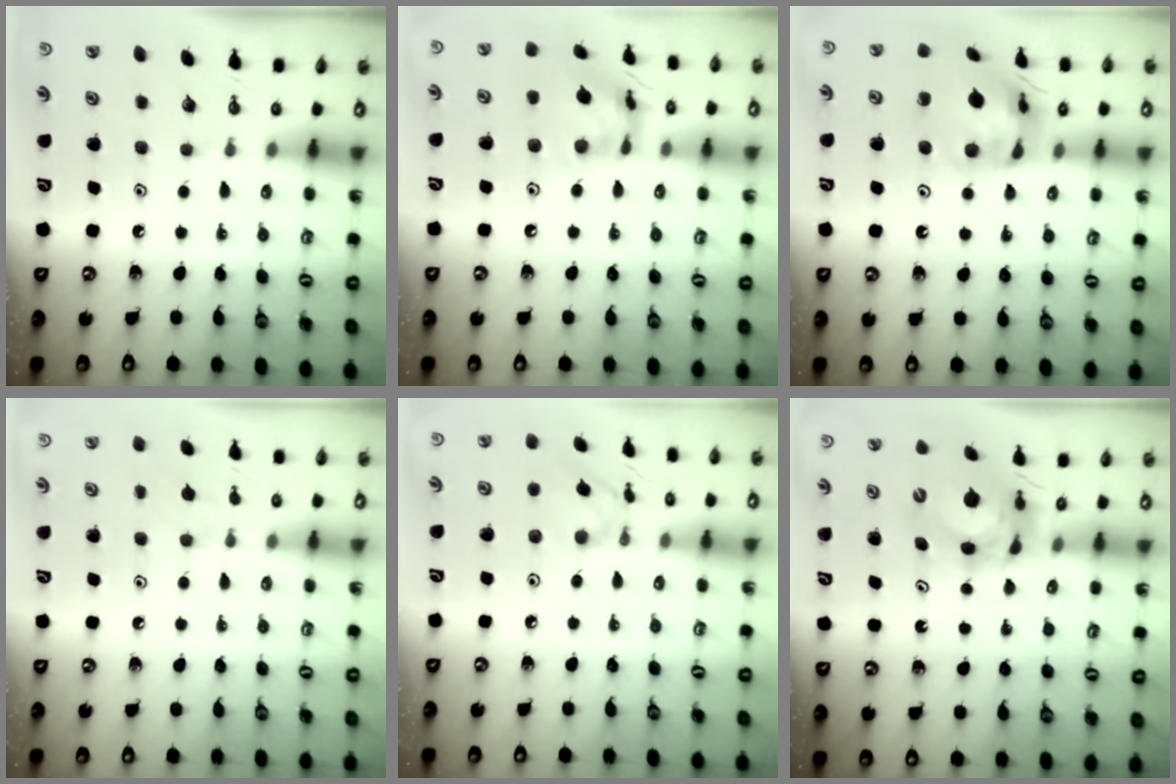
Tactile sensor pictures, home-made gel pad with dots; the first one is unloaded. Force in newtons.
{"total": 12.8, "press": 12.8, "slide": 0.9}
{"total": 14.8, "press": 14.7, "slide": 1.7}
{"total": 4.7, "press": 4.7, "slide": 0.7}
{"total": 5.8, "press": 5.8, "slide": 0.3}
{"total": 7.2, "press": 7.2, "slide": 0.8}